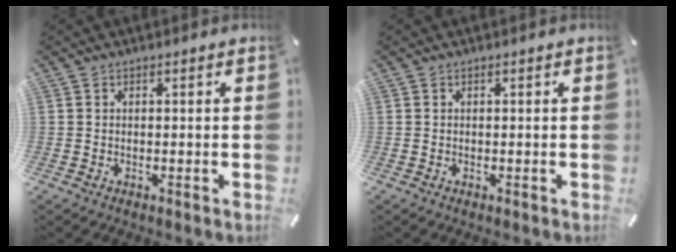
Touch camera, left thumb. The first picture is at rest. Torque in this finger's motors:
{"motor_torque": [0.01, 0.00, 0.02, -0.10, 0.00]}